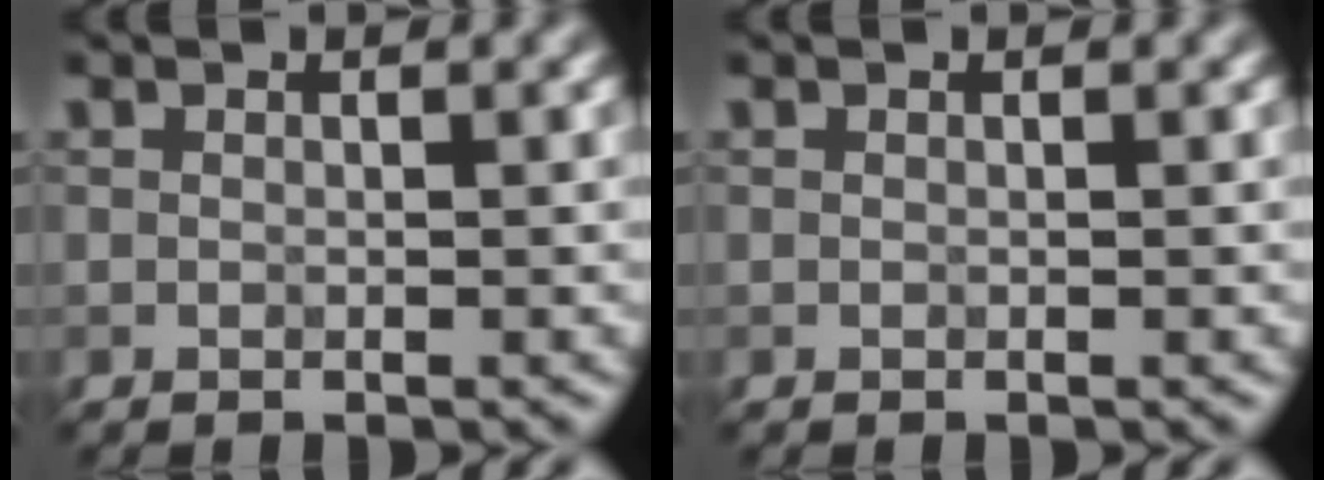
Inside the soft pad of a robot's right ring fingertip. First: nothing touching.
{"total": 0.0}